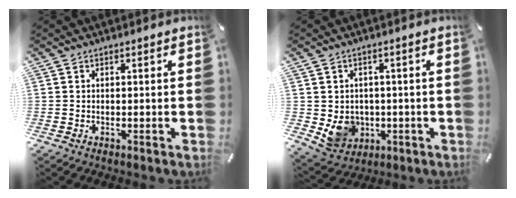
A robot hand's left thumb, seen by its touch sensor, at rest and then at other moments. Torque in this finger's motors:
{"motor_torque": [0.01, 0.03, 0.20, -0.20, 0.00]}